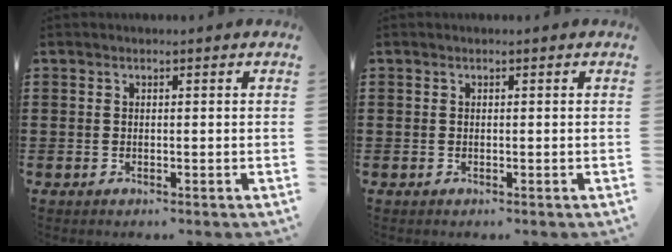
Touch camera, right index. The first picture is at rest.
{"total": 0.0}